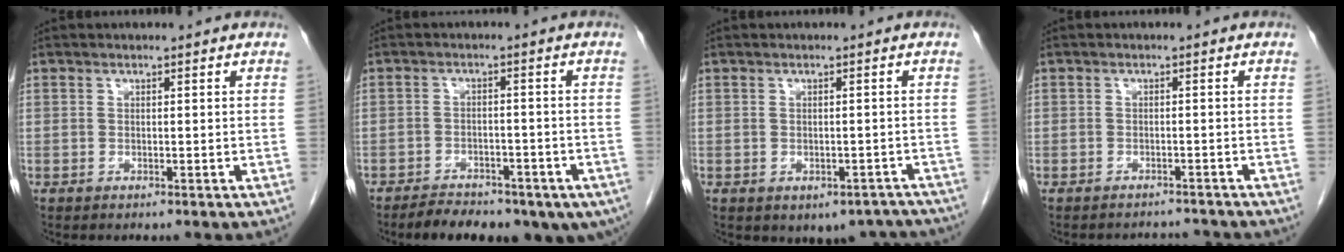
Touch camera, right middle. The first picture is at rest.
{"total": 13.8, "force": [-9.5, 6.6, 7.6], "torque": [-0.110, -0.002, -0.123]}
{"total": 7.7, "force": [-5.8, 4.6, 2.1], "torque": [-0.009, 0.011, -0.062]}
{"total": 3.6, "force": [-3.3, 1.2, -0.7], "torque": [0.009, 0.005, -0.047]}